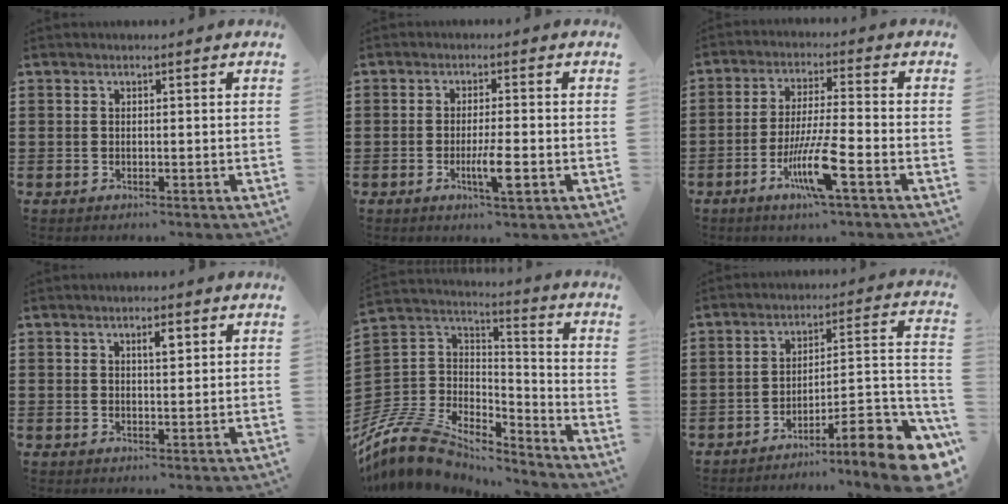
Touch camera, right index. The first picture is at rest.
{"total": 5.0, "force": [-1.8, 0.7, 4.6], "torque": [-0.088, -0.011, -0.032]}
{"total": 8.9, "force": [-4.2, 0.7, 7.8], "torque": [-0.158, -0.012, -0.081]}
{"total": 2.3, "force": [1.0, 0.7, 2.0], "torque": [-0.033, 0.002, 0.013]}
{"total": 11.0, "force": [-9.1, 4.6, 4.1], "torque": [-0.115, 0.011, -0.187]}
{"total": 9.9, "force": [-6.9, 1.4, 7.0], "torque": [-0.077, -0.002, -0.134]}